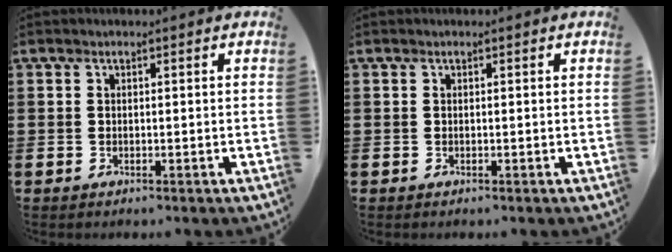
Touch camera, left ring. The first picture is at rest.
{"total": 0.0}